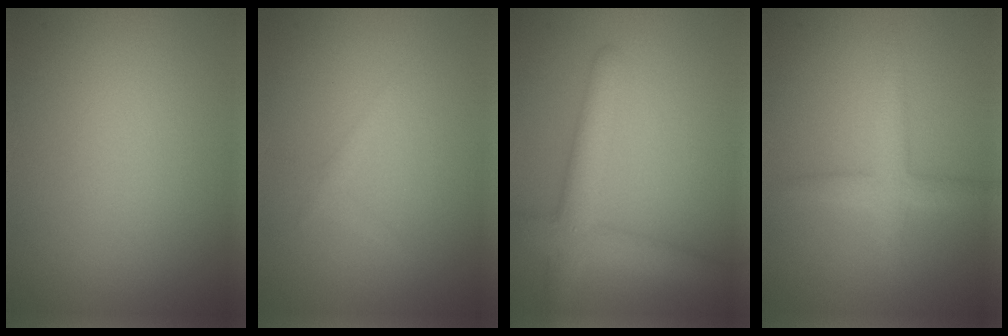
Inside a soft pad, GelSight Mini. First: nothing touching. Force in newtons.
{"total": 0.8, "press": 0.8, "slide": 0.0}
{"total": 4.4, "press": 4.4, "slide": 0.2}
{"total": 2.4, "press": 2.4, "slide": 0.1}